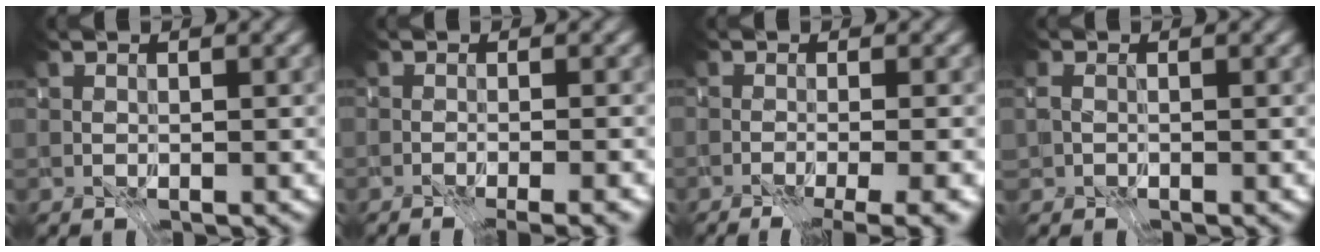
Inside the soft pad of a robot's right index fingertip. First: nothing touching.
{"total": 3.8, "force": [-2.9, 0.9, 2.3], "torque": [-0.006, -0.010, -0.047]}
{"total": 7.0, "force": [-4.2, 2.3, 5.1], "torque": [-0.044, -0.016, -0.046]}
{"total": 1.2, "force": [-1.0, -0.1, -0.6], "torque": [0.012, -0.003, -0.026]}